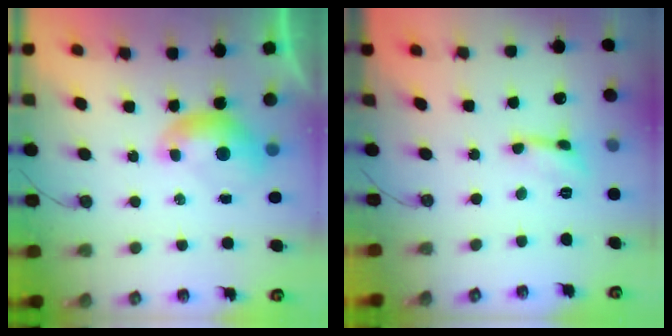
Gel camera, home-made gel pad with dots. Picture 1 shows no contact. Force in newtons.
{"total": 0.0}